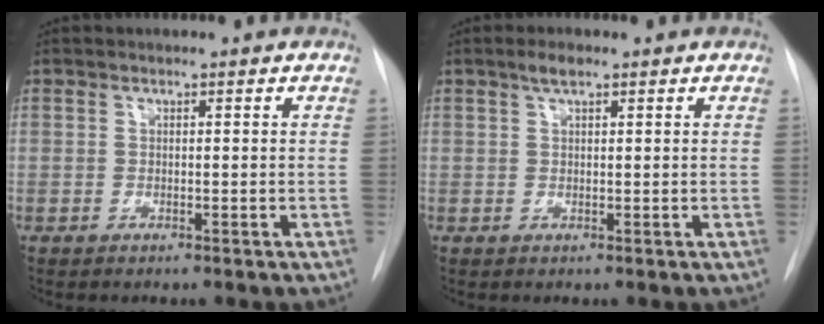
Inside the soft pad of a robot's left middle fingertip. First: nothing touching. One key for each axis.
{"total": 1.9, "fx": 1.2, "fy": 0.5, "fz": 1.3, "tx": -0.027, "ty": 0.007, "tz": 0.022}